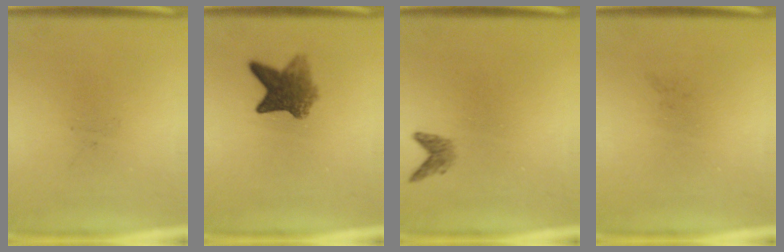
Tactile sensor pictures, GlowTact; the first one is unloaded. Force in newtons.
{"total": 5.7}
{"total": 1.5}
{"total": 0.0}